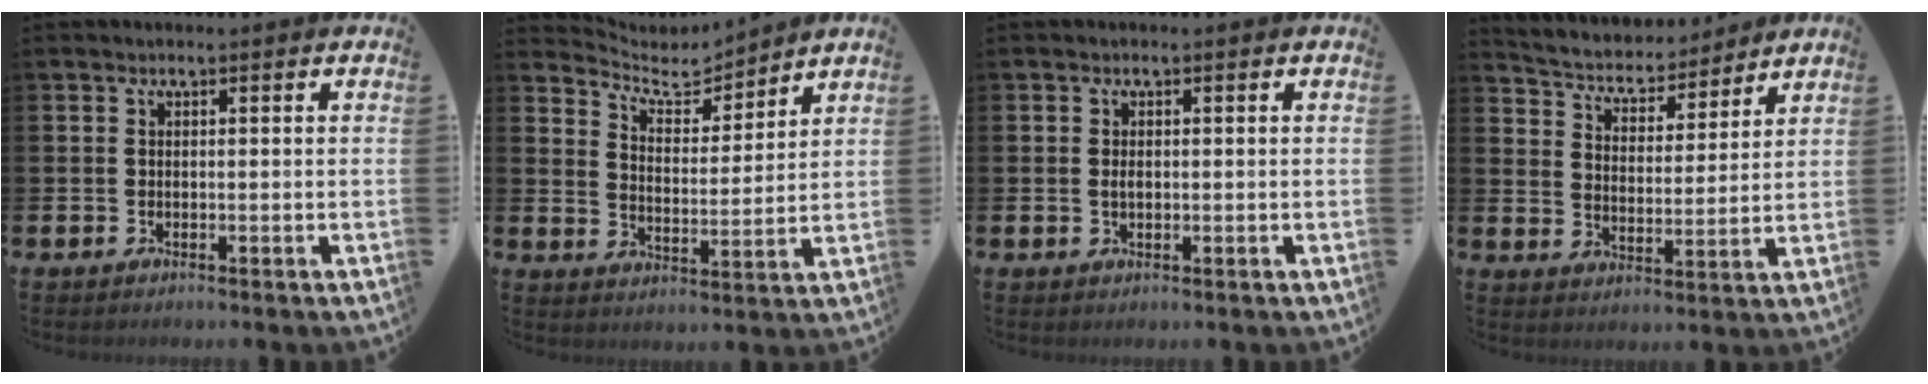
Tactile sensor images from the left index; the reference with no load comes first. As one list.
[{"total": 6.1, "force": [5.8, 1.8, 0.7], "torque": [-0.043, -0.037, 0.102]}, {"total": 0.9, "force": [0.1, 0.5, 0.7], "torque": [-0.010, 0.002, 0.000]}, {"total": 5.0, "force": [4.7, 1.5, 0.6], "torque": [-0.040, -0.040, 0.077]}]